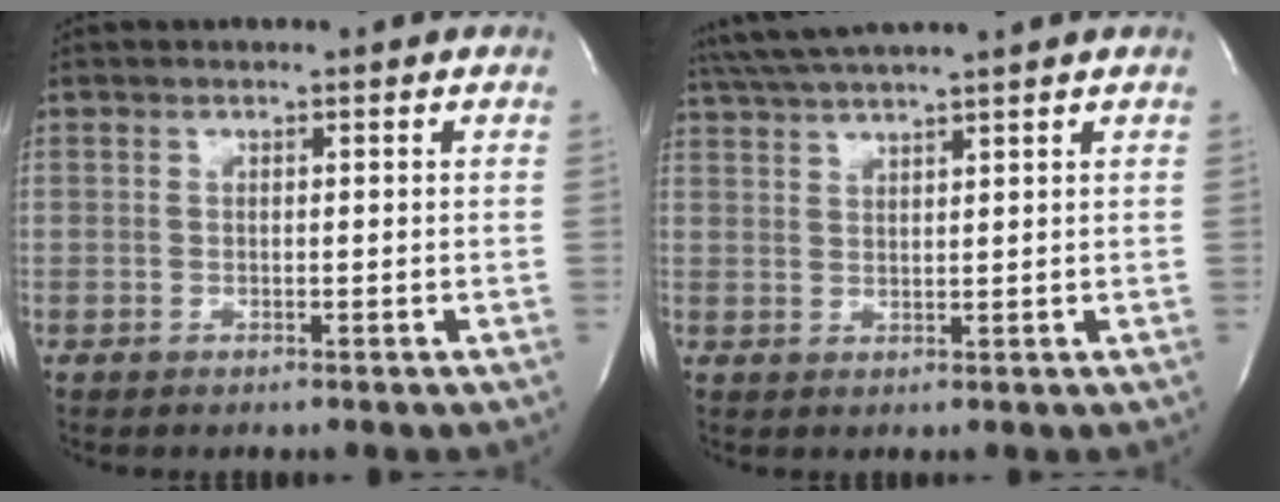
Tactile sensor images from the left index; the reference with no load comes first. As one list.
[{"total": 7.3, "force": [6.4, -1.5, 3.2], "torque": [-0.059, 0.019, 0.107]}]